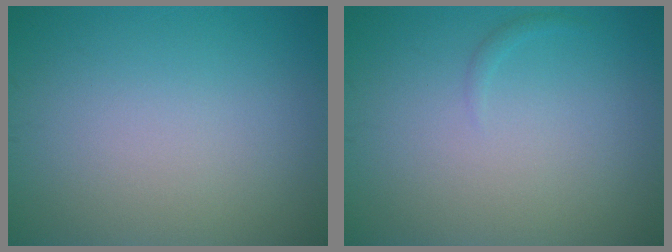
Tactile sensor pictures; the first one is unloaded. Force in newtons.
{"total": 0.5, "press": 0.5, "slide": 0.1}